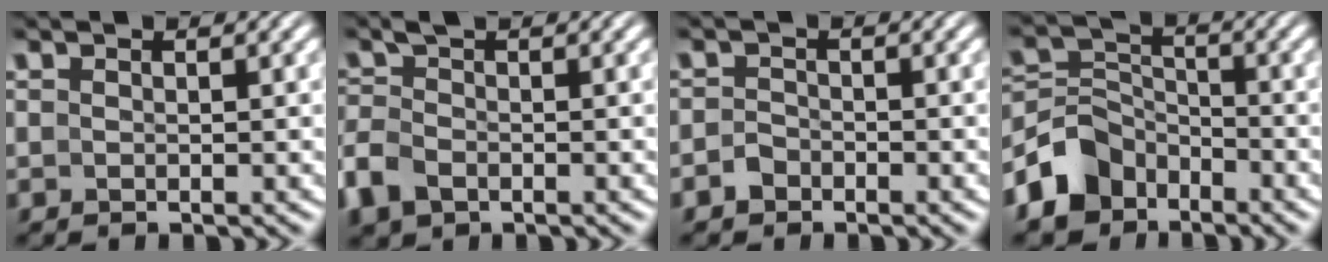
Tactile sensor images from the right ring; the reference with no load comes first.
{"total": 2.8, "force": [-1.4, 1.9, 1.6], "torque": [-0.050, -0.013, -0.019]}
{"total": 1.7, "force": [-1.4, 1.0, 0.1], "torque": [-0.010, -0.012, -0.021]}
{"total": 6.8, "force": [-3.8, 5.0, 2.6], "torque": [-0.047, -0.027, -0.061]}